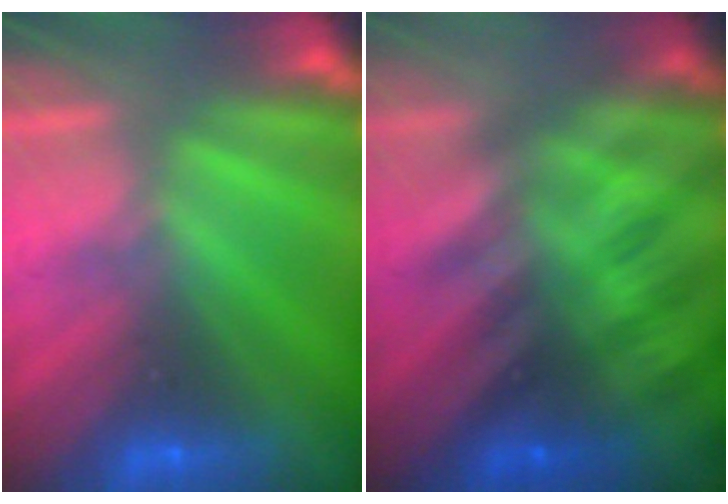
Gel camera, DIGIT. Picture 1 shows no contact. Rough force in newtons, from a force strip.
{"total": 2.9}